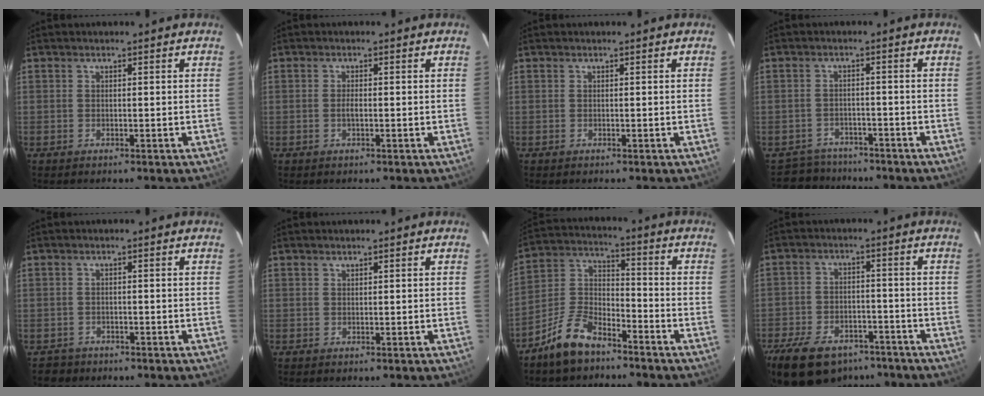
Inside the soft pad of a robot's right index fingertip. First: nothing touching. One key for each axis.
{"total": 1.1, "fx": -0.3, "fy": 0.4, "fz": 1.0, "tx": -0.021, "ty": -0.001, "tz": -0.006}
{"total": 0.0}
{"total": 5.9, "fx": -5.1, "fy": 3.0, "fz": -0.1, "tx": -0.014, "ty": 0.011, "tz": -0.082}
{"total": 2.6, "fx": -1.9, "fy": 1.8, "fz": -0.1, "tx": -0.004, "ty": 0.005, "tz": -0.027}
{"total": 0.0}
{"total": 10.6, "fx": -7.4, "fy": 4.9, "fz": 5.8, "tx": -0.131, "ty": 0.024, "tz": -0.143}
{"total": 19.7, "fx": -13.9, "fy": 10.5, "fz": 9.4, "tx": -0.219, "ty": -0.011, "tz": -0.209}